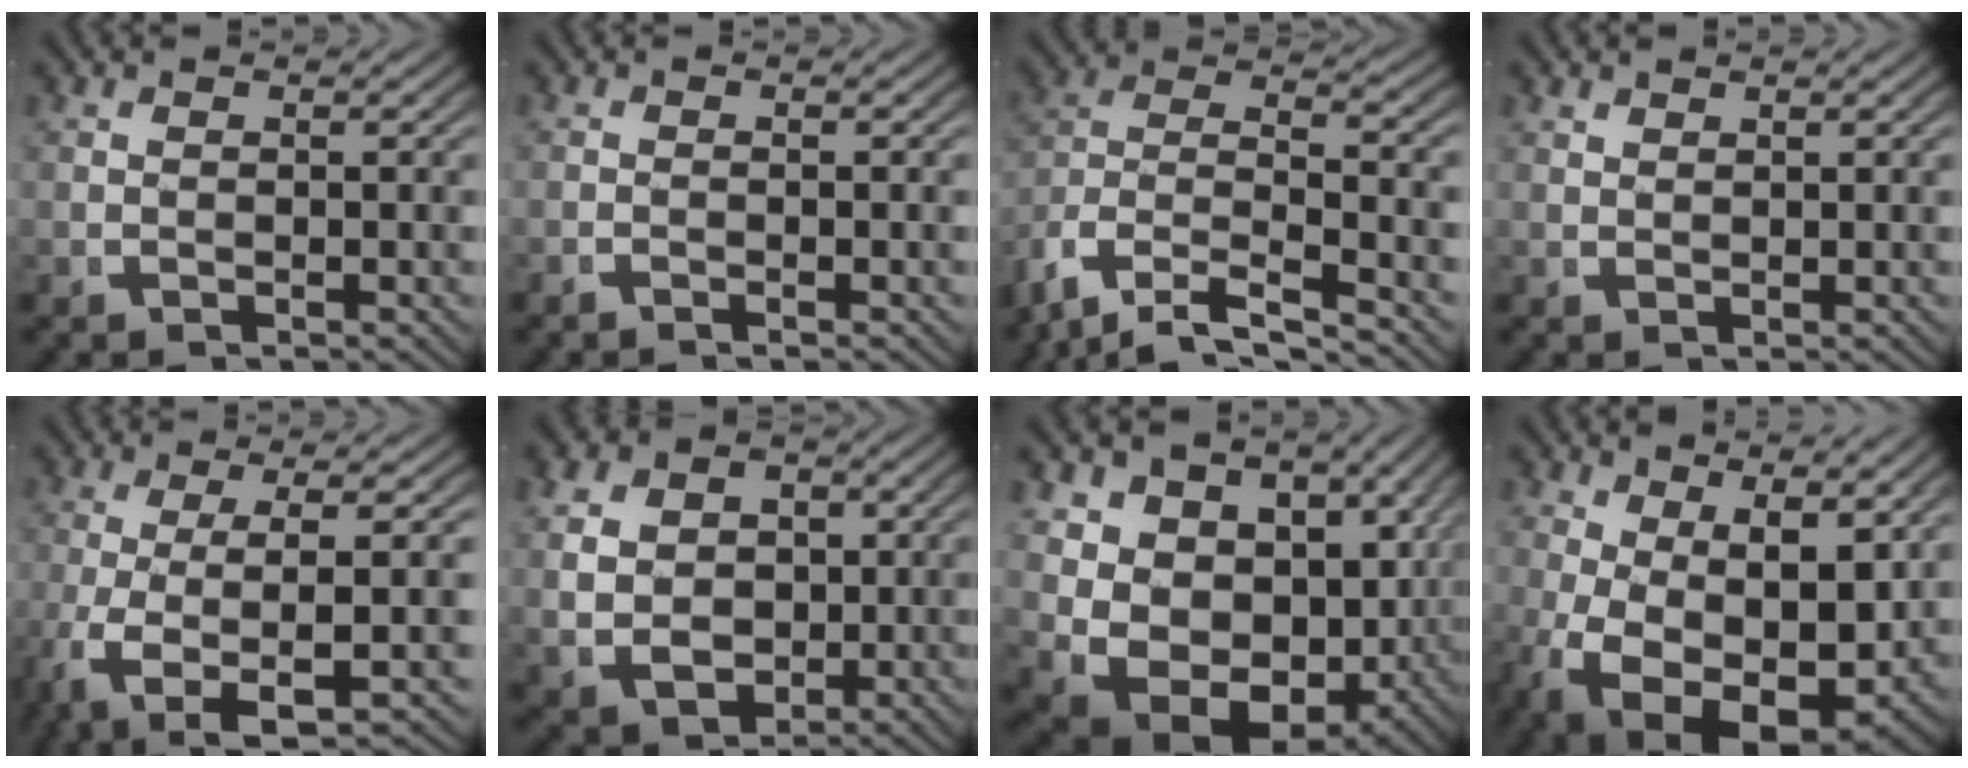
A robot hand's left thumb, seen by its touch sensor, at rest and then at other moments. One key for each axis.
{"total": 0.7, "fx": -0.6, "fy": 0.0, "fz": 0.3, "tx": -0.004, "ty": -0.001, "tz": -0.013}
{"total": 14.5, "fx": -4.2, "fy": 10.9, "fz": 8.5, "tx": -0.225, "ty": -0.058, "tz": -0.059}
{"total": 1.0, "fx": 1.0, "fy": -0.1, "fz": 0.0, "tx": 0.001, "ty": 0.000, "tz": 0.026}
{"total": 8.4, "fx": -2.6, "fy": 3.0, "fz": 7.4, "tx": -0.162, "ty": -0.028, "tz": -0.015}
{"total": 8.9, "fx": -0.2, "fy": 7.1, "fz": 5.4, "tx": -0.107, "ty": -0.032, "tz": 0.012}
{"total": 16.9, "fx": -1.6, "fy": 12.8, "fz": 10.9, "tx": -0.230, "ty": -0.079, "tz": -0.003}
{"total": 12.5, "fx": -2.7, "fy": 7.7, "fz": 9.4, "tx": -0.196, "ty": -0.068, "tz": -0.009}